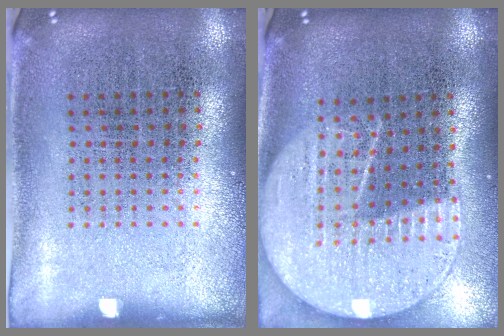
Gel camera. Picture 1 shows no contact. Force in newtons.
{"total": 2.2, "press": 2.0, "slide": 1.1}